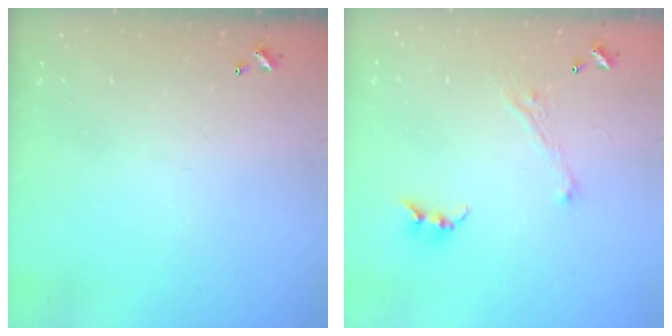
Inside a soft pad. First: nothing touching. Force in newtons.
{"total": 2.8, "press": 2.8, "slide": 0.1}